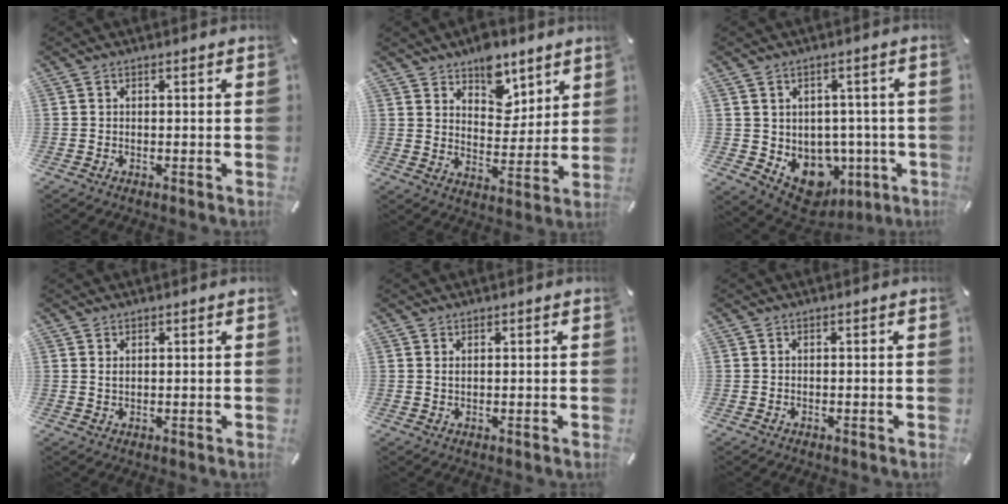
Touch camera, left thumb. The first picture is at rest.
{"total": 10.0, "force": [6.9, 6.4, 3.4], "torque": [-0.034, -0.052, 0.123]}
{"total": 8.3, "force": [-1.5, 7.6, 3.0], "torque": [-0.040, -0.019, -0.011]}
{"total": 1.2, "force": [0.7, 0.6, 0.7], "torque": [-0.014, 0.001, 0.013]}
{"total": 0.8, "force": [0.5, 0.4, 0.5], "torque": [-0.011, 0.000, 0.009]}
{"total": 0.0}